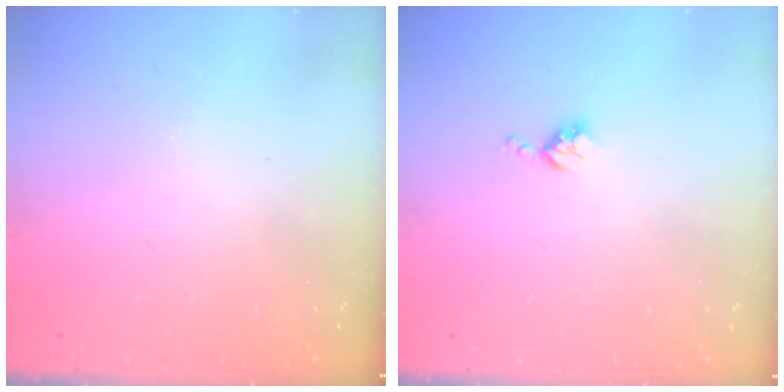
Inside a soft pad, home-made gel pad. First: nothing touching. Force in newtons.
{"total": 3.5, "press": 3.5, "slide": 0.4}